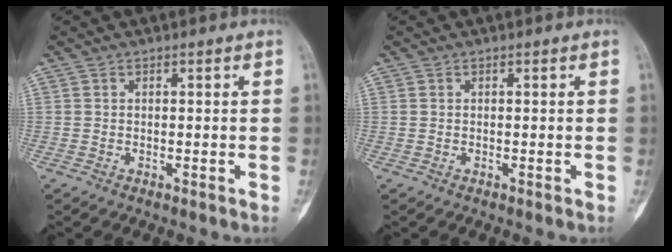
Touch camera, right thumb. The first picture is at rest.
{"total": 0.0}